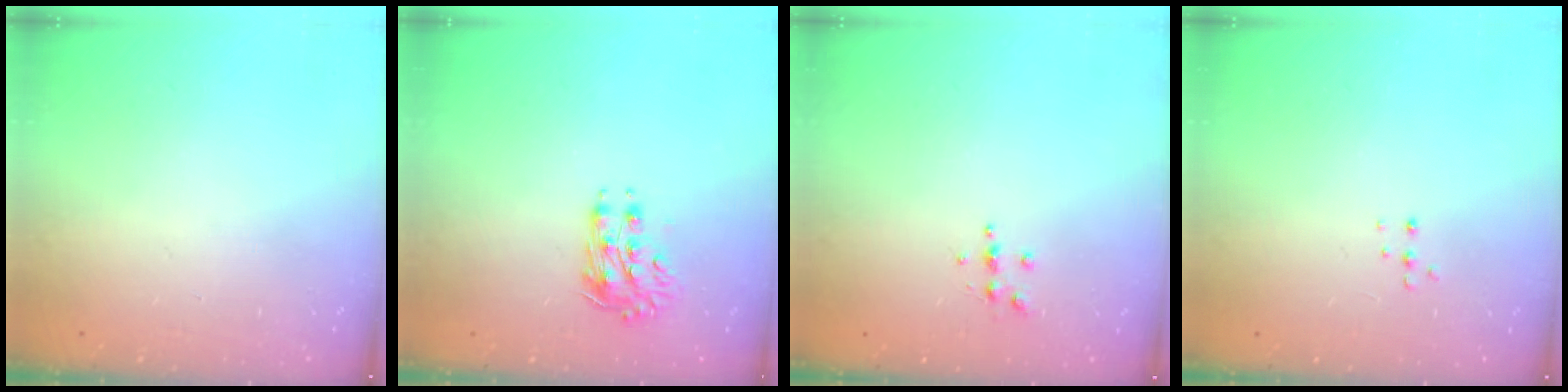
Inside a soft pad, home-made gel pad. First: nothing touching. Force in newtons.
{"total": 9.4, "press": 9.4, "slide": 0.9}
{"total": 4.3, "press": 4.3, "slide": 0.5}
{"total": 4.0, "press": 3.9, "slide": 0.8}